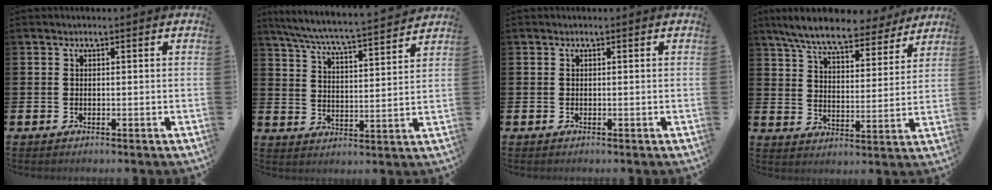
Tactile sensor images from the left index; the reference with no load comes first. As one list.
[{"total": 6.7, "force": [6.4, 0.0, 2.1], "torque": [-0.068, -0.048, 0.110]}, {"total": 0.0}, {"total": 8.9, "force": [8.0, 1.6, 3.5], "torque": [-0.095, -0.040, 0.141]}]